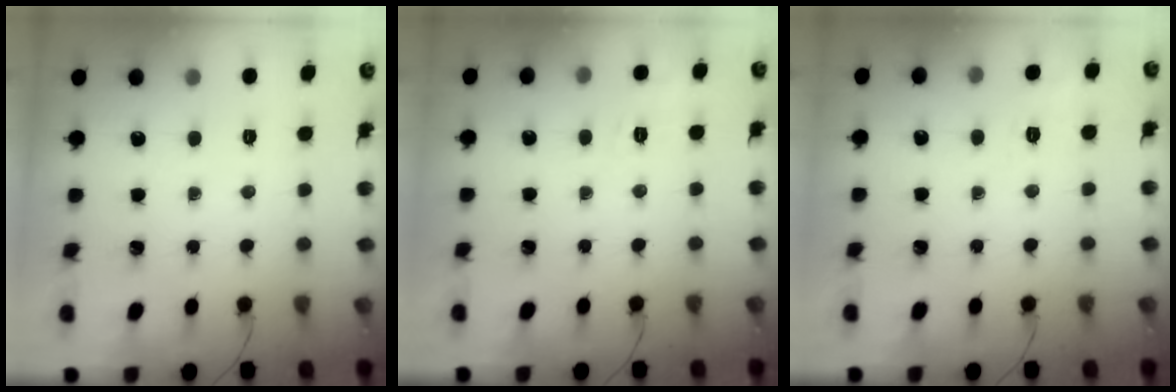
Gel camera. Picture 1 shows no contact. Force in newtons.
{"total": 2.5, "press": 1.4, "slide": 2.0}
{"total": 2.5, "press": 1.3, "slide": 2.1}